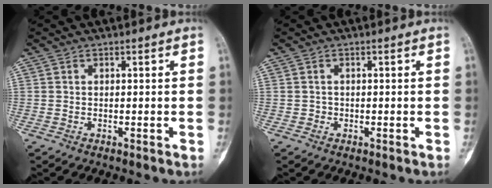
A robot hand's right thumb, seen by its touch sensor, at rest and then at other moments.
{"total": 0.6, "force": [-0.3, 0.6, 0.0], "torque": [0.007, 0.004, -0.007]}